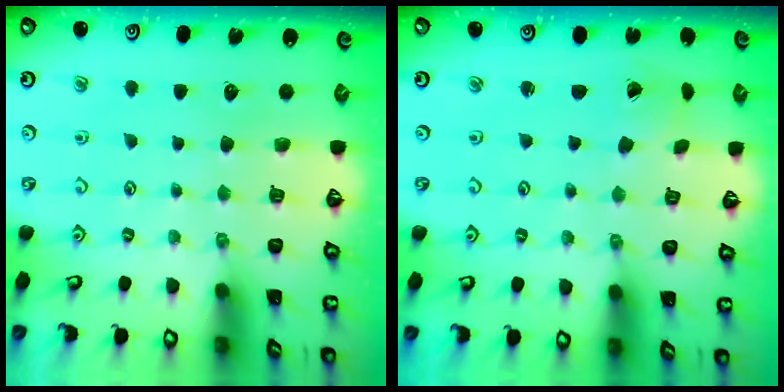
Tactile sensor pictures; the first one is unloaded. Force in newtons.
{"total": 1.1, "press": 1.0, "slide": 0.4}